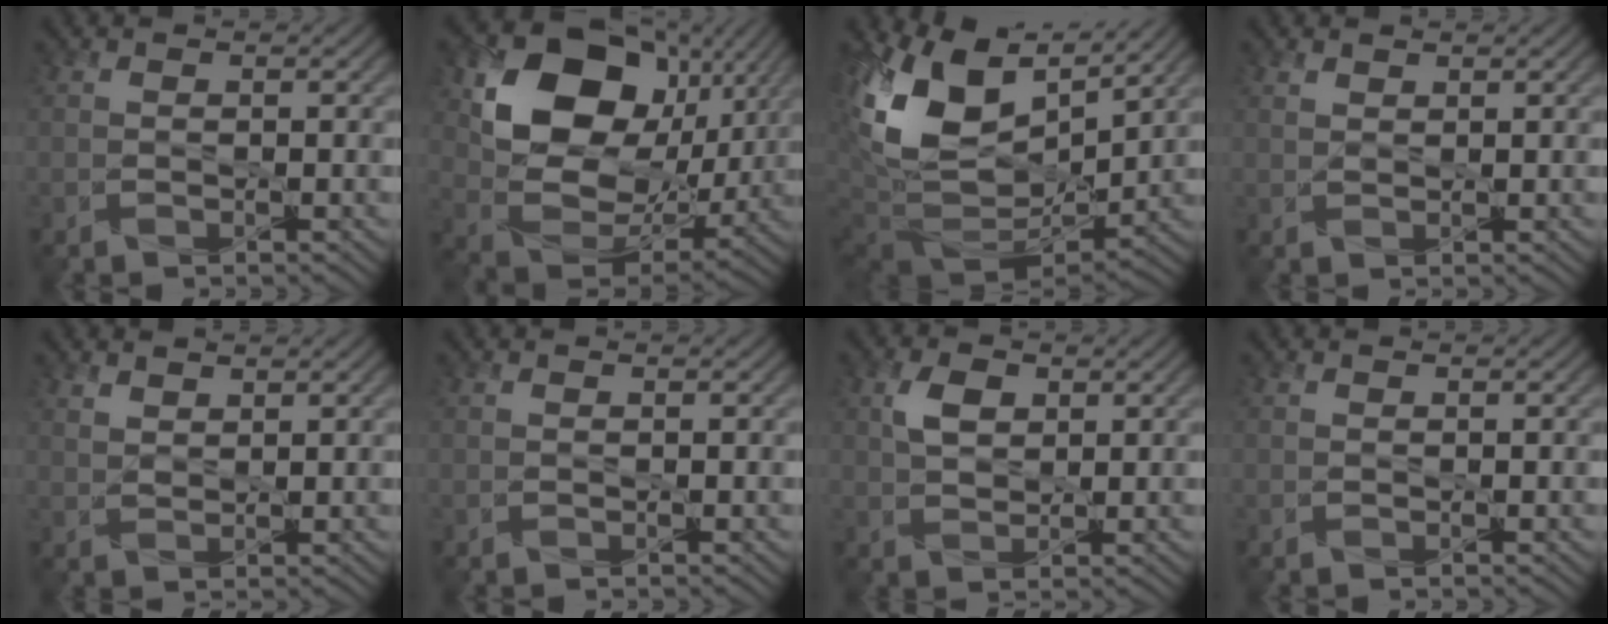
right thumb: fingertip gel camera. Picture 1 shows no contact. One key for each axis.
{"total": 16.4, "fx": 4.5, "fy": 11.5, "fz": 10.8, "tx": -0.203, "ty": -0.004, "tz": 0.109}
{"total": 16.0, "fx": 5.4, "fy": 9.9, "fz": 11.4, "tx": -0.238, "ty": 0.009, "tz": 0.110}
{"total": 1.5, "fx": 1.2, "fy": 0.5, "fz": 0.8, "tx": -0.015, "ty": 0.002, "tz": 0.026}
{"total": 2.5, "fx": 1.9, "fy": 0.9, "fz": 1.2, "tx": -0.029, "ty": 0.000, "tz": 0.045}
{"total": 0.0}
{"total": 3.7, "fx": 1.3, "fy": 2.1, "fz": 2.7, "tx": -0.051, "ty": 0.005, "tz": 0.027}
{"total": 0.0}